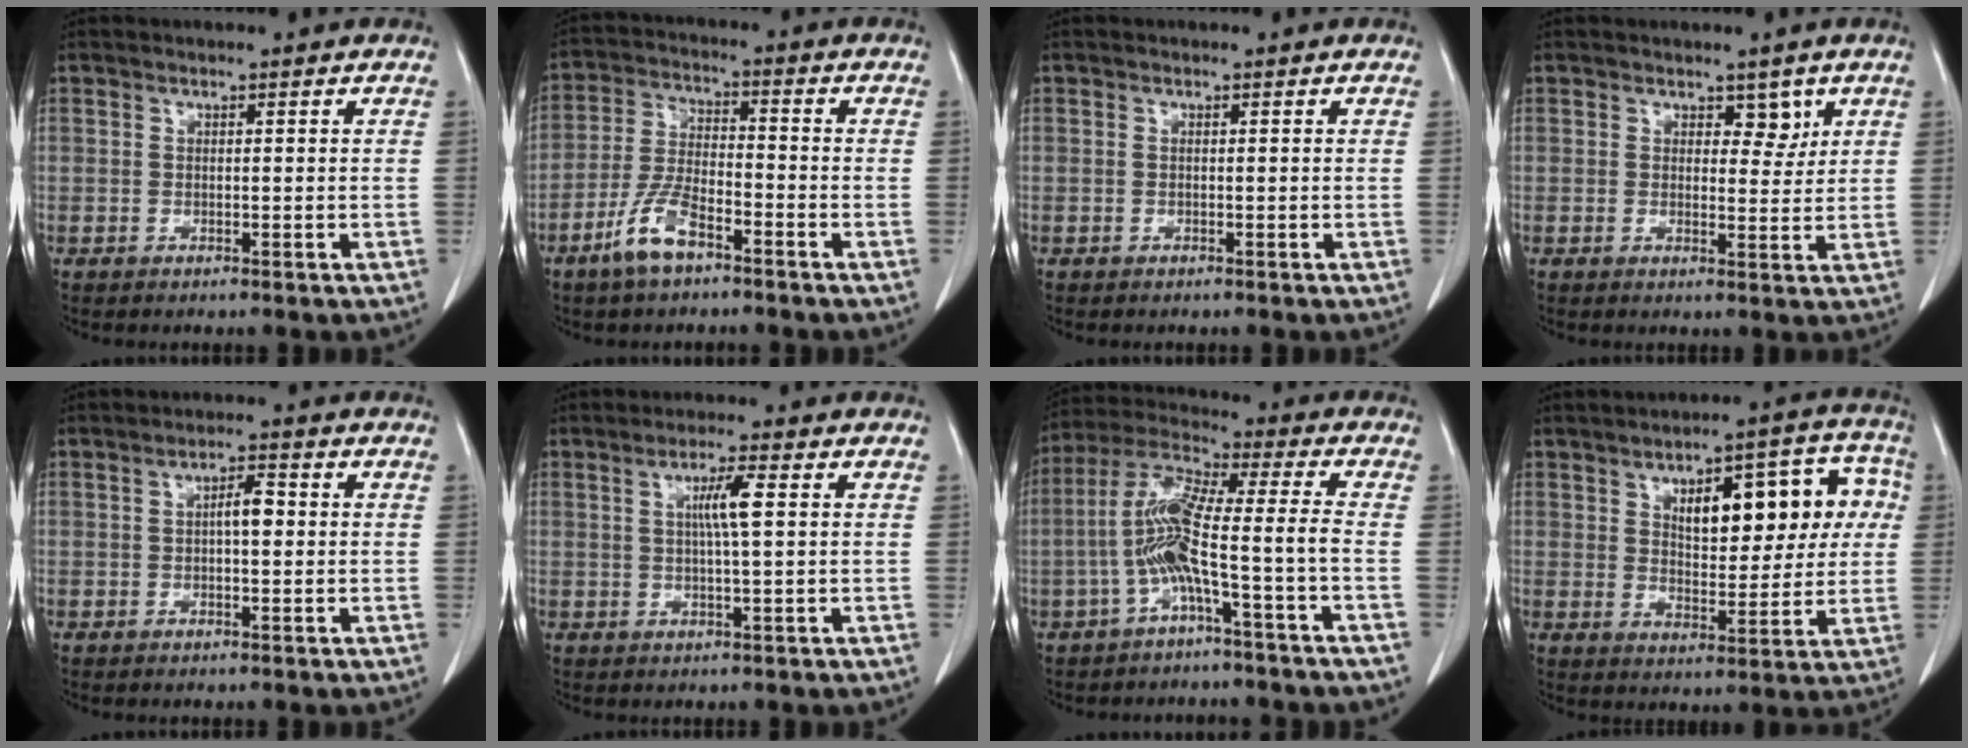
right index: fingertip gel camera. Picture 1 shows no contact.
{"total": 7.8, "force": [-5.0, 2.4, 5.6], "torque": [-0.124, -0.002, -0.097]}
{"total": 0.0}
{"total": 3.0, "force": [1.7, 1.7, 1.8], "torque": [-0.015, -0.002, 0.024]}
{"total": 3.1, "force": [0.1, 0.9, 3.0], "torque": [-0.050, 0.007, 0.000]}
{"total": 4.4, "force": [0.8, -0.1, 4.3], "torque": [-0.078, 0.001, 0.015]}
{"total": 9.9, "force": [-3.2, -0.2, 9.3], "torque": [-0.198, 0.025, -0.065]}
{"total": 13.8, "force": [3.6, 5.8, 12.0], "torque": [-0.150, 0.039, 0.053]}